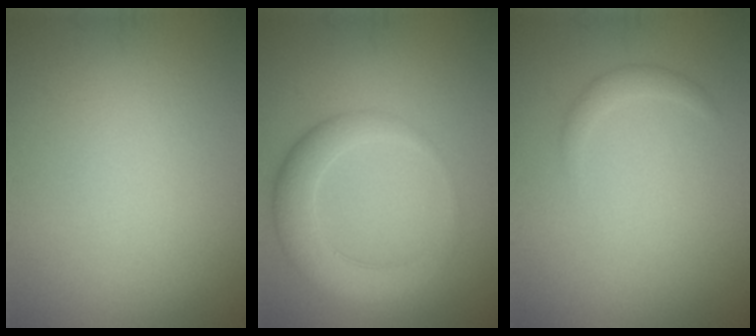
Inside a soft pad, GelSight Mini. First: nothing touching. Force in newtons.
{"total": 4.4, "press": 4.3, "slide": 0.3}
{"total": 1.2, "press": 1.2, "slide": 0.0}